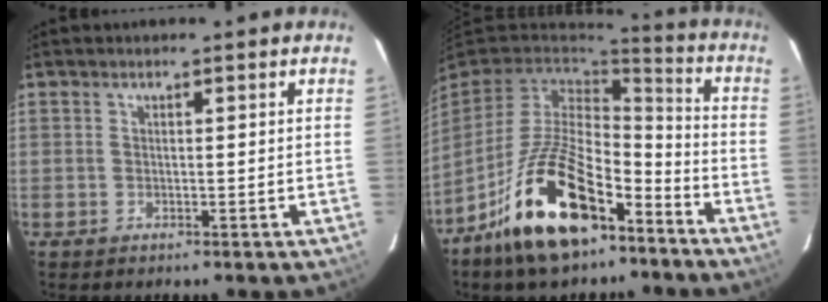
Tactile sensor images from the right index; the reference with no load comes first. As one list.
[{"total": 20.6, "force": [-12.1, 9.4, 13.8], "torque": [-0.269, 0.001, -0.206]}]